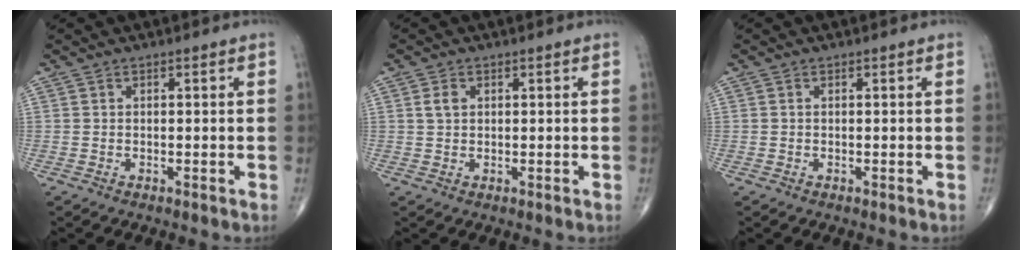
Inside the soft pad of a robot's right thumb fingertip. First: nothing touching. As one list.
[{"total": 2.1, "force": [0.6, 1.5, 1.4], "torque": [-0.025, 0.003, 0.013]}, {"total": 0.0}]